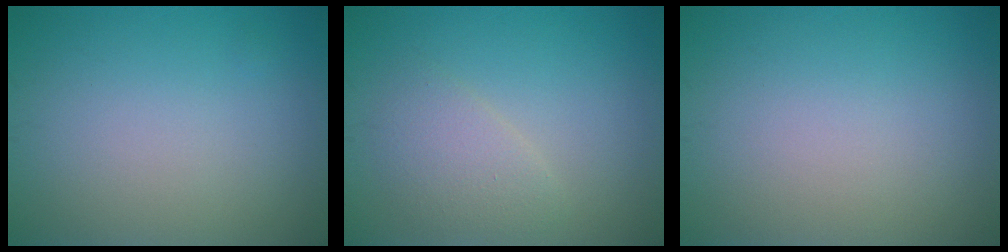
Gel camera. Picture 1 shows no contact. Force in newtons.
{"total": 2.4, "press": 2.3, "slide": 0.2}
{"total": 0.0}